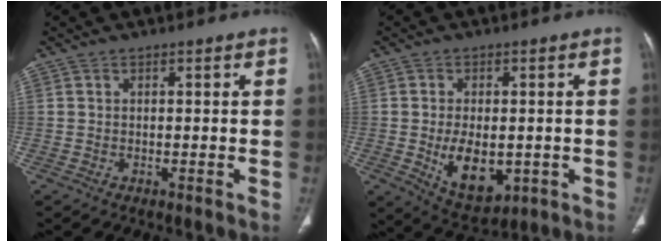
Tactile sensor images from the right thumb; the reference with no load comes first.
{"total": 10.2, "force": [-1.8, 6.0, 8.0], "torque": [-0.112, -0.010, -0.012]}